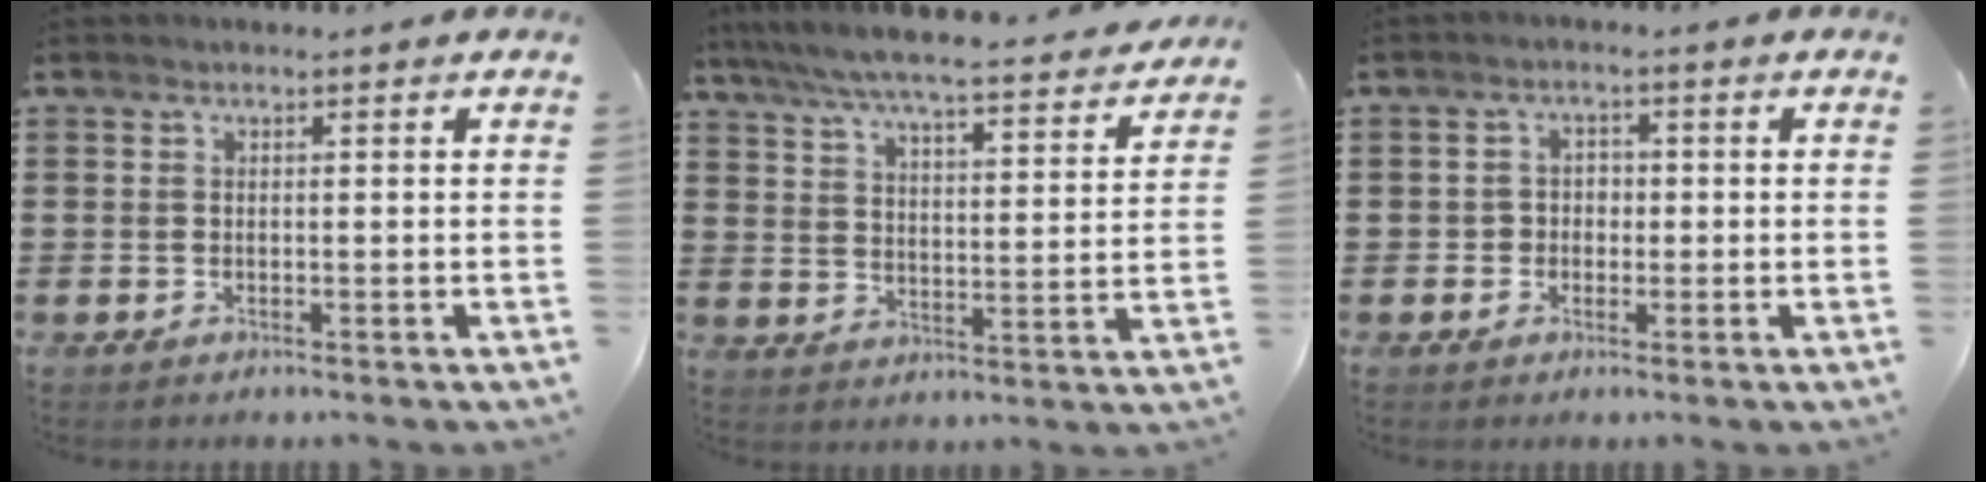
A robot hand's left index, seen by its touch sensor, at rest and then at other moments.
{"total": 6.2, "force": [5.8, -0.2, 2.1], "torque": [-0.068, -0.043, 0.096]}
{"total": 2.3, "force": [-0.5, 2.1, 0.8], "torque": [-0.023, 0.008, -0.014]}